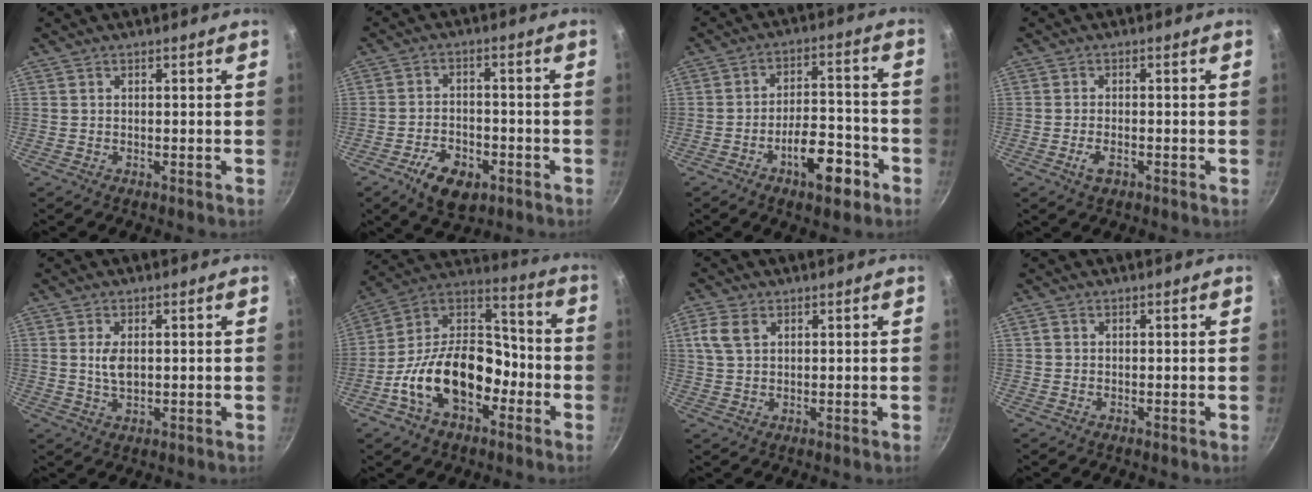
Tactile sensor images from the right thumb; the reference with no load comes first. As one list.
[{"total": 9.2, "force": [-4.6, 5.2, 6.0], "torque": [-0.085, 0.023, -0.072]}, {"total": 10.9, "force": [-5.6, 4.7, 8.0], "torque": [-0.096, 0.050, -0.083]}, {"total": 2.9, "force": [-1.3, 1.4, 2.2], "torque": [-0.043, 0.007, -0.022]}, {"total": 3.9, "force": [0.6, 2.2, 3.2], "torque": [-0.059, -0.007, 0.013]}, {"total": 19.7, "force": [-7.3, 12.4, 13.5], "torque": [-0.197, 0.073, -0.138]}, {"total": 3.9, "force": [1.8, 2.4, 2.4], "torque": [-0.048, 0.000, 0.036]}, {"total": 0.7, "force": [0.0, -0.4, -0.6], "torque": [0.010, 0.000, 0.000]}]